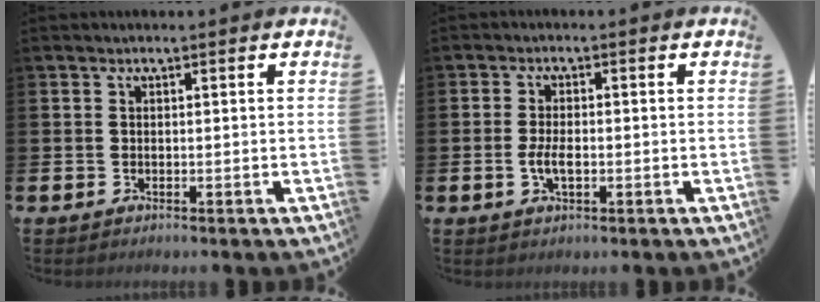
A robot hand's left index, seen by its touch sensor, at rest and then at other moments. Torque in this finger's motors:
{"motor_torque": [0.74, 0.28, 0.11, 0.11]}